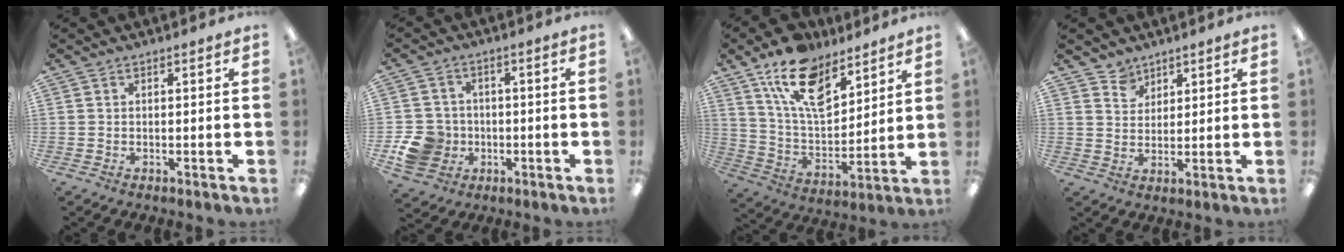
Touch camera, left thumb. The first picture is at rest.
{"total": 9.1, "force": [-2.3, 8.3, 3.0], "torque": [-0.075, 0.022, -0.033]}
{"total": 14.9, "force": [9.7, 7.5, 8.4], "torque": [-0.146, -0.039, 0.177]}
{"total": 4.2, "force": [3.5, 2.4, -0.2], "torque": [-0.001, -0.017, 0.066]}